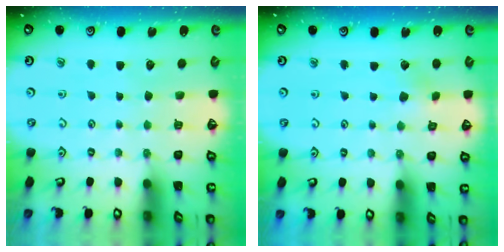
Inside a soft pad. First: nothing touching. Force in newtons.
{"total": 2.5, "press": 2.5, "slide": 0.2}